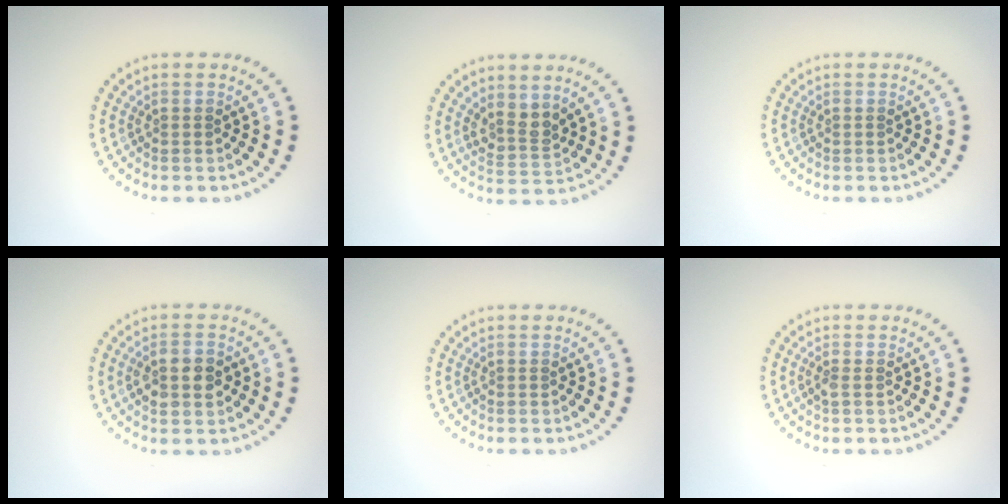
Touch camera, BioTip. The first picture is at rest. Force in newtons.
{"total": 2.4, "press": 1.9, "slide": 1.5}
{"total": 0.0}
{"total": 2.8, "press": 2.8, "slide": 0.1}
{"total": 0.0}
{"total": 0.6, "press": 0.6, "slide": 0.2}